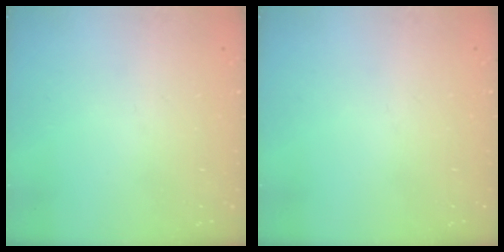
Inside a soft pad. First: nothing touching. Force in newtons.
{"total": 0.0}